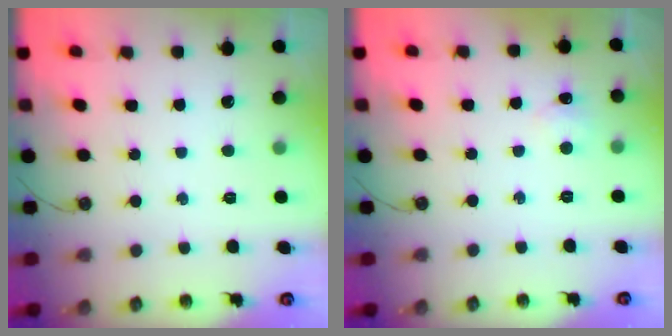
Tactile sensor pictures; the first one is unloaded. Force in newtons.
{"total": 4.4, "press": 4.4, "slide": 0.6}